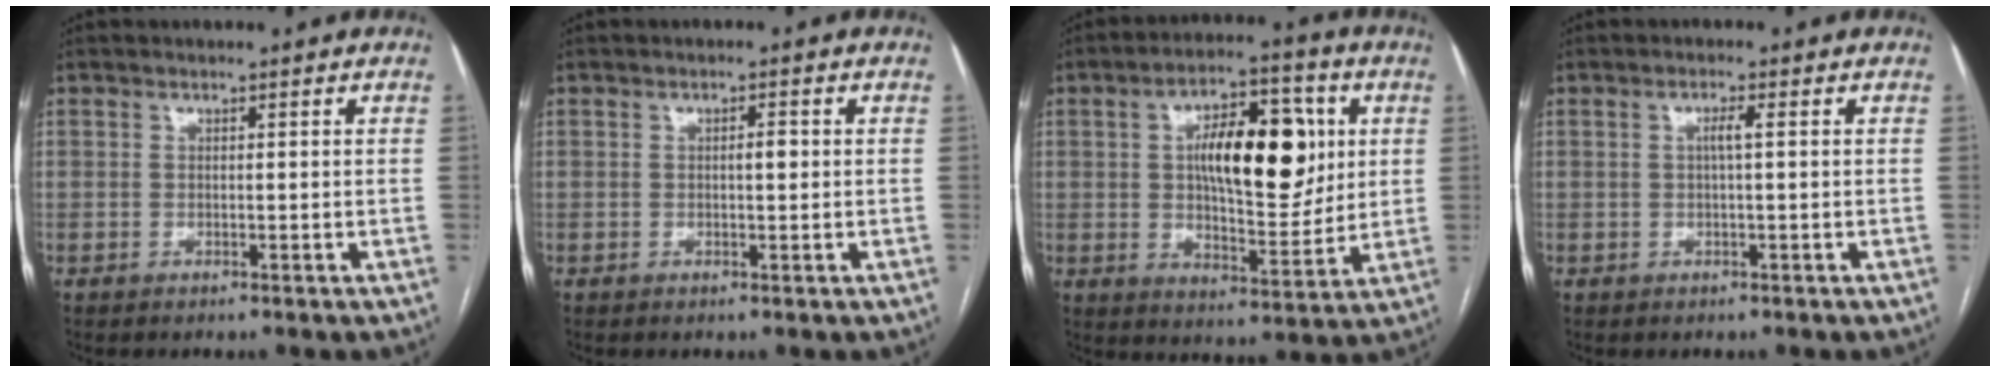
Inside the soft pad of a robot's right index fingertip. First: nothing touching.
{"total": 1.5, "force": [0.1, 0.4, 1.5], "torque": [-0.024, 0.003, 0.001]}
{"total": 15.4, "force": [3.2, 5.9, 13.8], "torque": [-0.219, 0.021, 0.053]}
{"total": 1.7, "force": [0.2, -0.1, 1.7], "torque": [-0.031, 0.003, 0.002]}